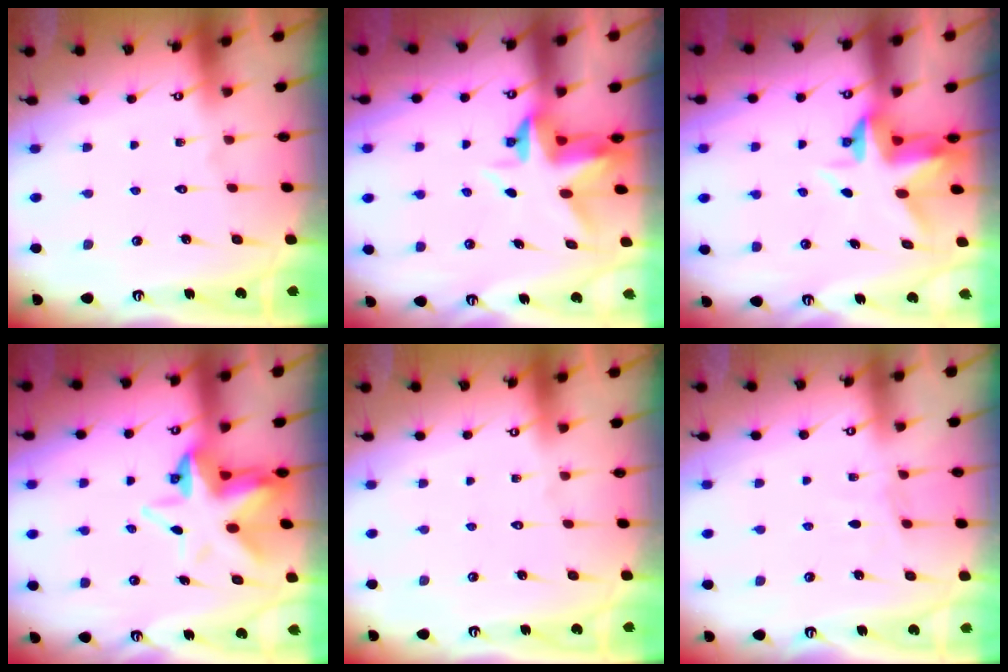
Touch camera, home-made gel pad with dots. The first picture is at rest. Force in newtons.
{"total": 3.8, "press": 3.8, "slide": 0.5}
{"total": 3.8, "press": 3.8, "slide": 0.5}
{"total": 7.9, "press": 7.7, "slide": 1.6}
{"total": 0.0}
{"total": 2.6, "press": 2.6, "slide": 0.3}